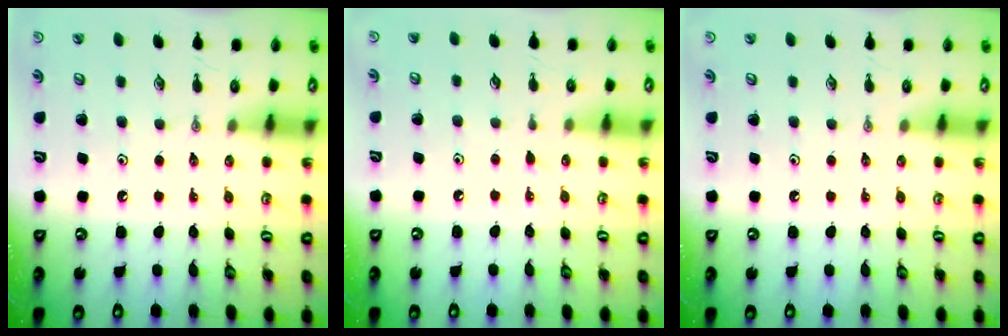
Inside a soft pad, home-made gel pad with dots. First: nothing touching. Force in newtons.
{"total": 2.9, "press": 2.9, "slide": 0.4}
{"total": 0.0}